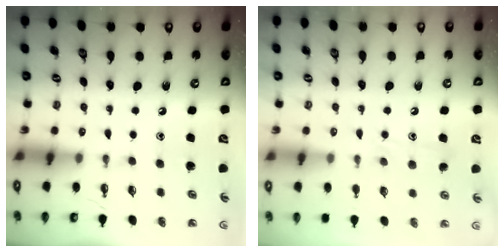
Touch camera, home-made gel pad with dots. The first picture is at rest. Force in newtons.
{"total": 9.2, "press": 9.1, "slide": 0.7}